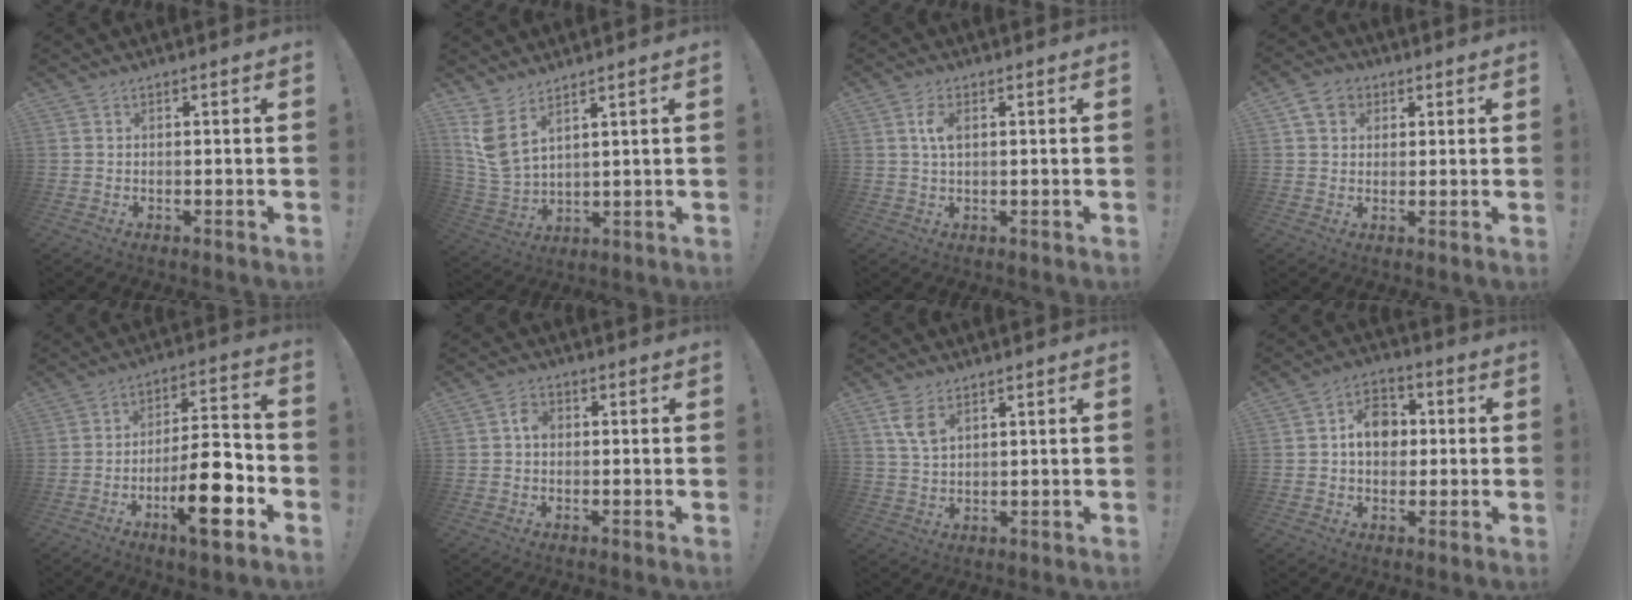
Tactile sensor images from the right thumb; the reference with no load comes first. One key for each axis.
{"total": 7.7, "fx": 5.3, "fy": 2.7, "fz": 4.9, "tx": -0.108, "ty": -0.031, "tz": 0.103}
{"total": 4.4, "fx": 1.1, "fy": 2.1, "fz": 3.7, "tx": -0.063, "ty": 0.001, "tz": 0.016}
{"total": 6.7, "fx": 2.8, "fy": 5.4, "fz": 2.7, "tx": -0.041, "ty": -0.002, "tz": 0.057}
{"total": 16.7, "fx": -6.8, "fy": 5.0, "fz": 14.4, "tx": -0.218, "ty": 0.042, "tz": -0.106}
{"total": 3.1, "fx": 0.0, "fy": 2.3, "fz": 2.1, "tx": -0.029, "ty": 0.004, "tz": -0.004}
{"total": 6.0, "fx": 3.4, "fy": 2.7, "fz": 4.0, "tx": -0.071, "ty": -0.016, "tz": 0.065}
{"total": 10.0, "fx": 1.0, "fy": 7.9, "fz": 6.1, "tx": -0.083, "ty": 0.011, "tz": 0.020}